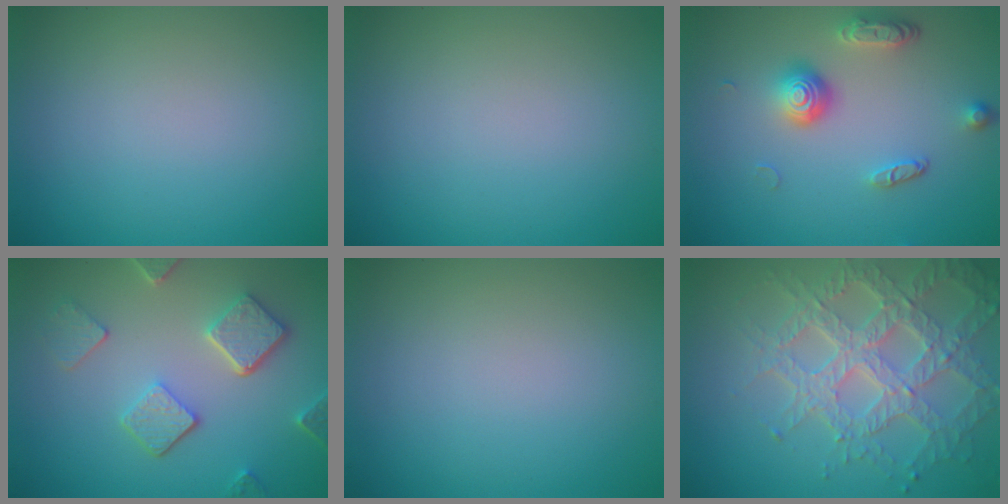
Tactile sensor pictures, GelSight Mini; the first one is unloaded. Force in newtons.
{"total": 0.0}
{"total": 3.7, "press": 2.8, "slide": 2.3}
{"total": 5.0, "press": 3.9, "slide": 3.2}
{"total": 0.0}
{"total": 6.8, "press": 5.3, "slide": 4.3}